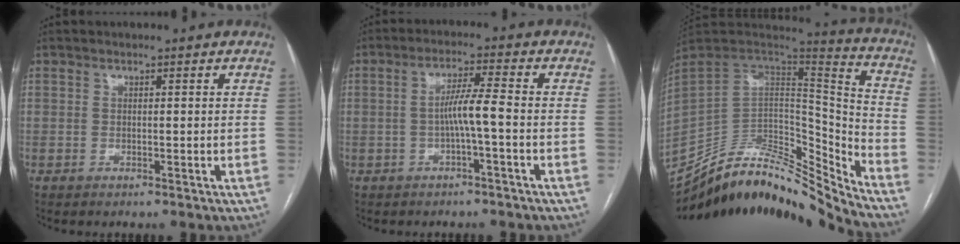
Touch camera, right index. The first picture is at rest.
{"total": 4.7, "force": [-1.1, -0.4, 4.5], "torque": [-0.082, 0.012, -0.019]}
{"total": 24.1, "force": [-22.8, 3.0, 7.4], "torque": [-0.123, 0.032, -0.361]}